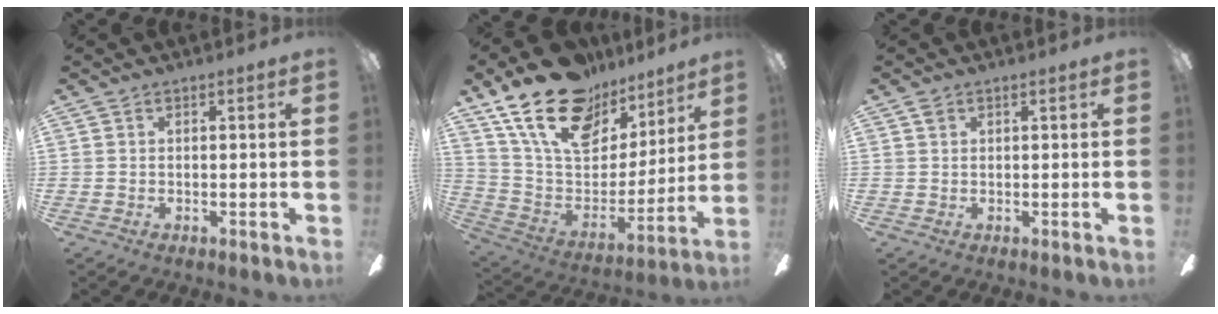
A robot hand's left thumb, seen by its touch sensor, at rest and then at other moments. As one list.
[{"total": 23.6, "force": [16.2, 12.6, 11.8], "torque": [-0.209, -0.093, 0.296]}, {"total": 0.9, "force": [0.6, 0.6, 0.3], "torque": [-0.008, 0.003, 0.010]}]